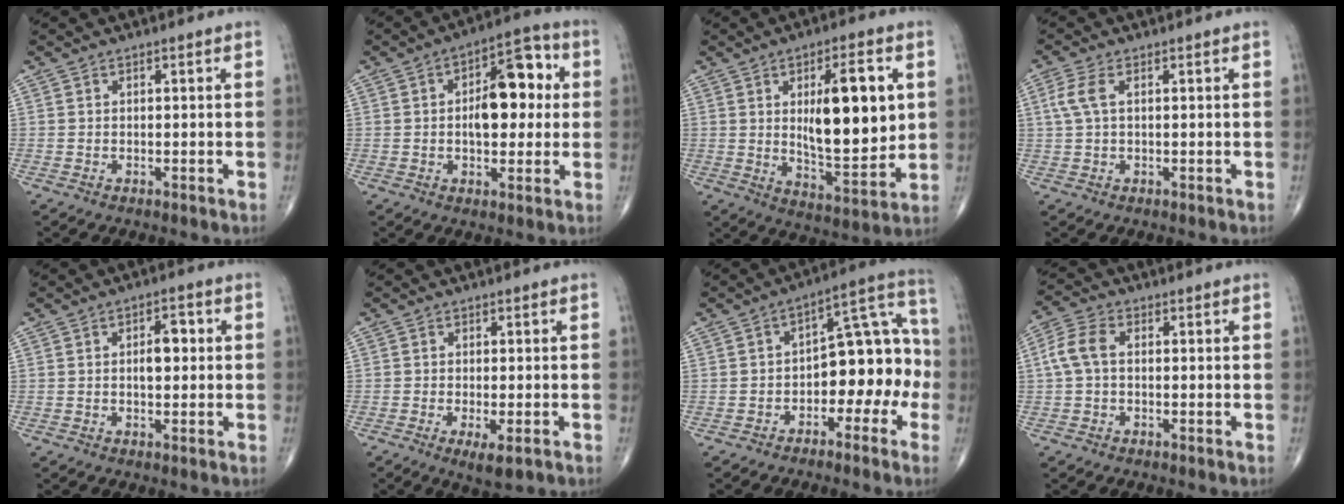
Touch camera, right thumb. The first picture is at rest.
{"total": 12.7, "force": [1.3, 6.7, 10.7], "torque": [-0.120, 0.021, 0.012]}
{"total": 16.5, "force": [3.1, 6.1, 15.0], "torque": [-0.199, -0.029, 0.056]}
{"total": 3.9, "force": [0.9, 1.8, 3.3], "torque": [-0.095, 0.015, 0.019]}
{"total": 4.5, "force": [0.5, 2.3, 3.8], "torque": [-0.047, 0.004, 0.004]}
{"total": 4.0, "force": [-1.7, 1.1, 3.5], "torque": [-0.059, -0.011, -0.025]}
{"total": 13.1, "force": [-3.7, 7.6, 10.0], "torque": [-0.093, 0.061, -0.057]}
{"total": 5.7, "force": [0.3, 3.5, 4.5], "torque": [-0.102, 0.018, 0.000]}